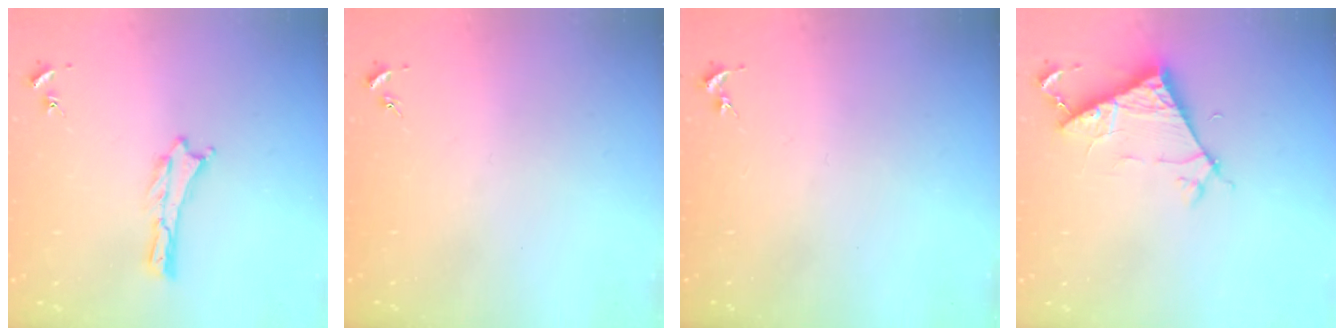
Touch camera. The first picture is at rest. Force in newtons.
{"total": 0.0}
{"total": 0.0}
{"total": 6.7, "press": 6.7, "slide": 0.3}